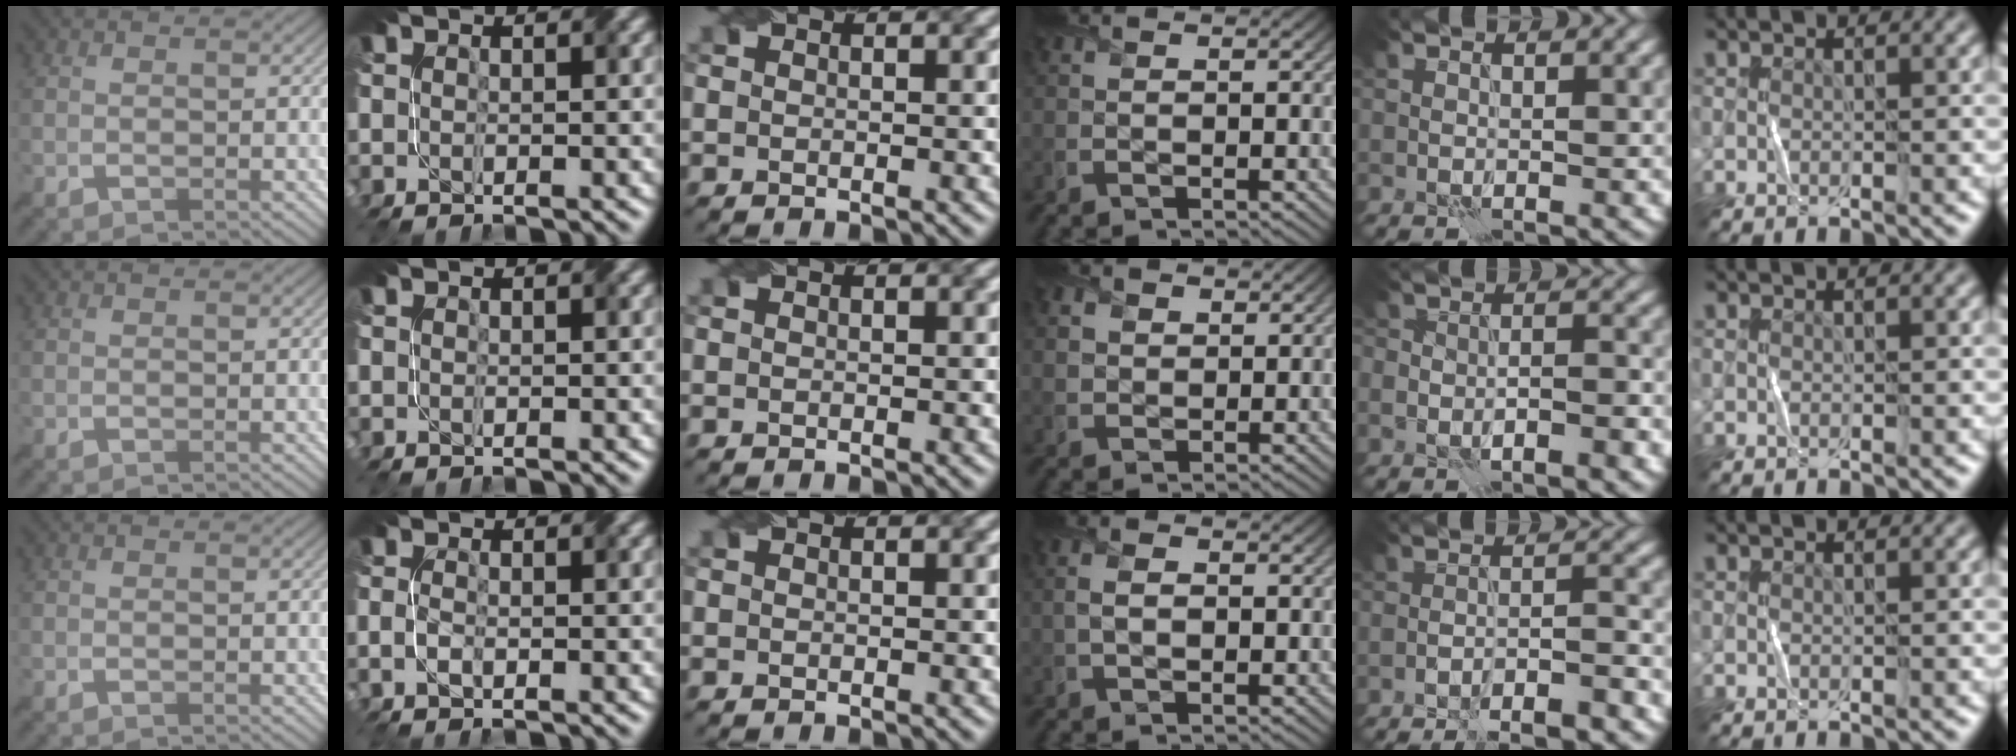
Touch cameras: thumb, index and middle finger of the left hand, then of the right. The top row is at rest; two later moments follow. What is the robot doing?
{"motion": "fold", "object": "bubble wrap"}